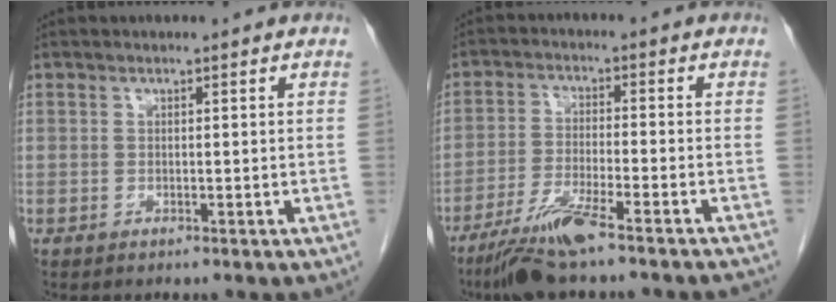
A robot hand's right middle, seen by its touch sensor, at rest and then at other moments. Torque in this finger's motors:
{"motor_torque": [0.93, -1.21, 0.12, 0.06]}